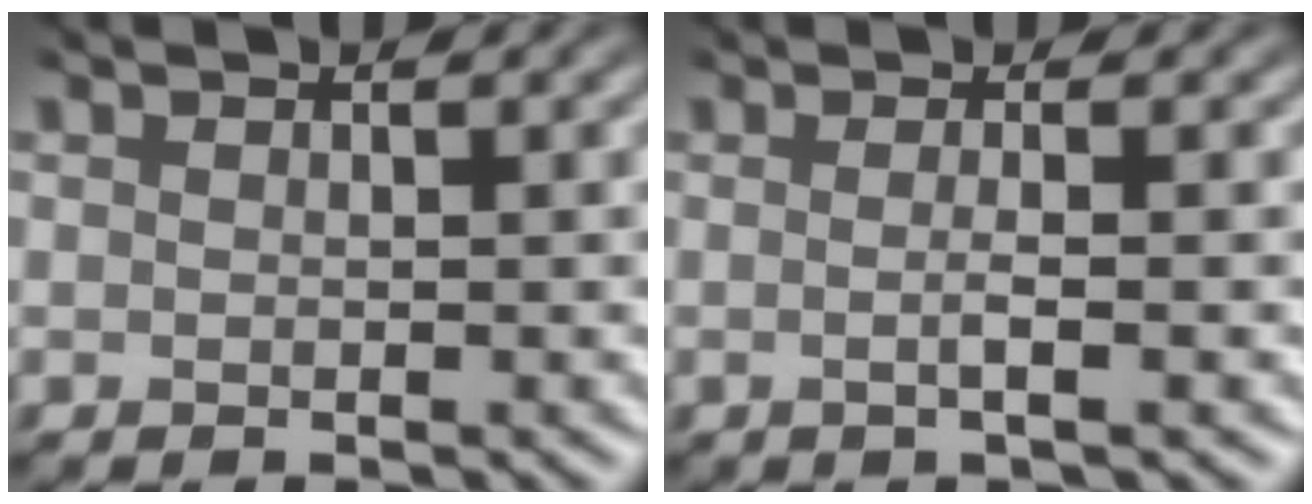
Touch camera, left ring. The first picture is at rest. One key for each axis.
{"total": 2.8, "fx": 0.1, "fy": 0.9, "fz": 2.6, "tx": -0.033, "ty": 0.007, "tz": -0.027}